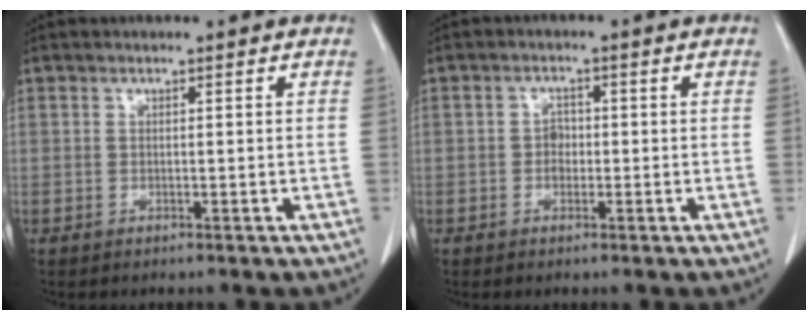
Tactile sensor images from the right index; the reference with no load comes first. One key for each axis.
{"total": 2.0, "fx": -0.4, "fy": 1.6, "fz": 1.2, "tx": -0.014, "ty": 0.007, "tz": -0.007}